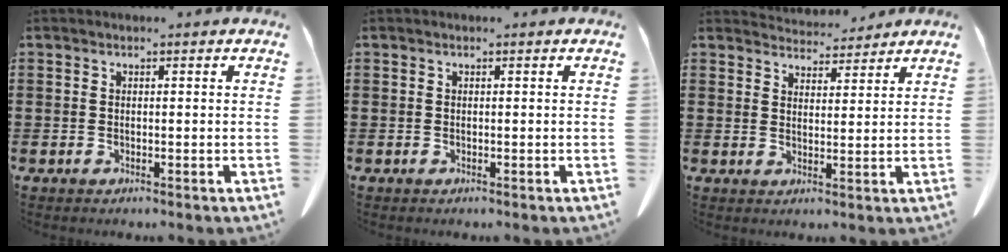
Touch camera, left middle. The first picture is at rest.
{"total": 0.0}
{"total": 4.7, "force": [4.6, 0.9, 0.6], "torque": [-0.015, -0.020, 0.085]}